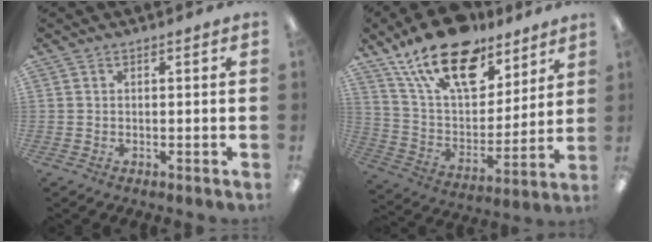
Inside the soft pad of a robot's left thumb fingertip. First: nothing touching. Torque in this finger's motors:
{"motor_torque": [2.01, 2.03, 1.33, -1.44, 0.40]}